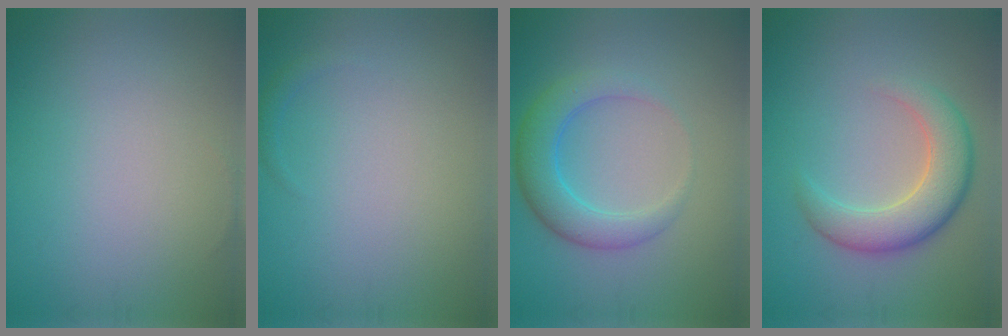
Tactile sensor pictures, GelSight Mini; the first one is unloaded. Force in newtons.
{"total": 0.6, "press": 0.6, "slide": 0.1}
{"total": 4.2, "press": 4.2, "slide": 0.1}
{"total": 5.4, "press": 5.4, "slide": 0.5}